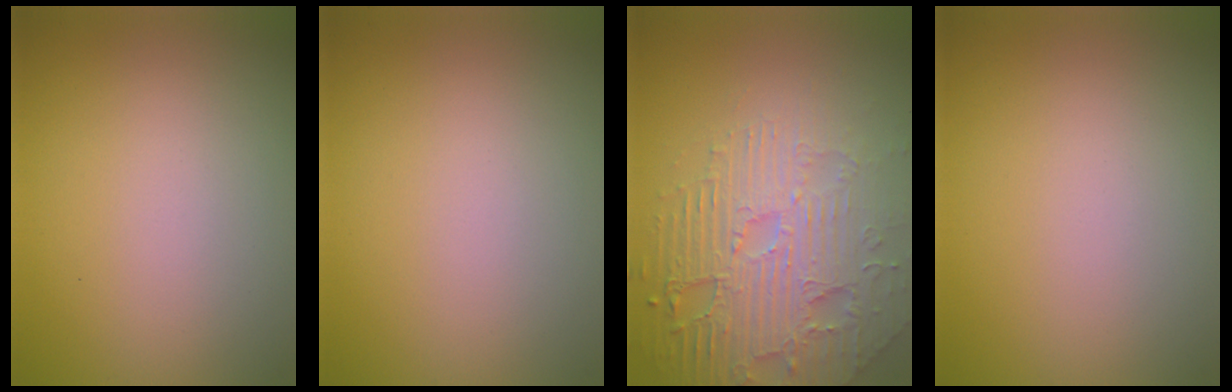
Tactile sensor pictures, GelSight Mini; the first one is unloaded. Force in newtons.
{"total": 0.0}
{"total": 7.6, "press": 5.7, "slide": 5.1}
{"total": 0.0}